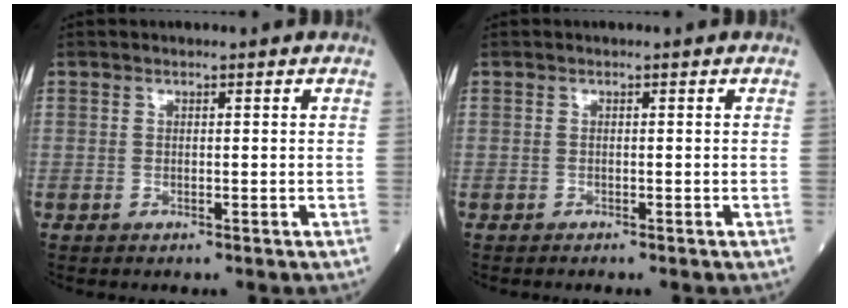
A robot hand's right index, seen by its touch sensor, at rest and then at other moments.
{"total": 0.0}